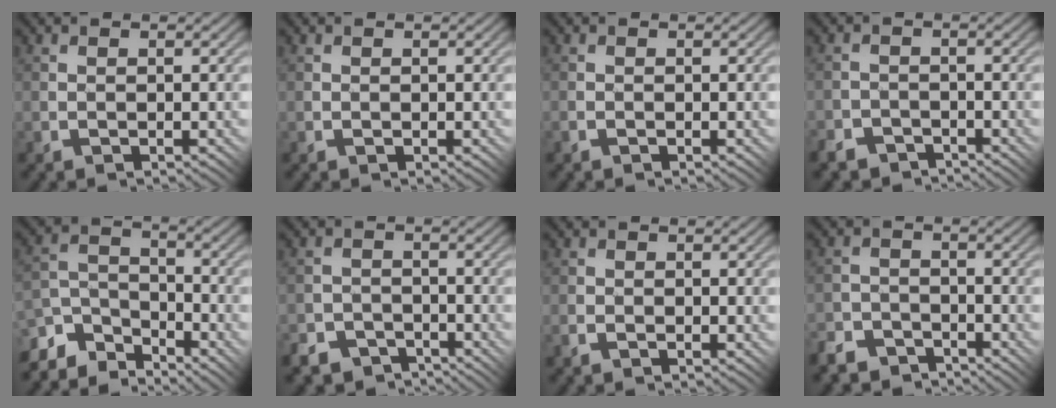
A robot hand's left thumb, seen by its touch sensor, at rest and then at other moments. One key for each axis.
{"total": 0.0}
{"total": 0.6, "fx": -0.5, "fy": 0.3, "fz": 0.2, "tx": -0.005, "ty": -0.001, "tz": -0.009}
{"total": 3.3, "fx": -3.0, "fy": 1.5, "fz": 0.2, "tx": 0.000, "ty": 0.011, "tz": -0.056}
{"total": 7.0, "fx": -5.6, "fy": 3.4, "fz": 2.4, "tx": -0.057, "ty": -0.001, "tz": -0.116}
{"total": 4.9, "fx": -4.1, "fy": 2.5, "fz": 0.6, "tx": -0.003, "ty": 0.003, "tz": -0.071}
{"total": 0.9, "fx": -0.7, "fy": 0.4, "fz": 0.4, "tx": -0.009, "ty": 0.000, "tz": -0.018}
{"total": 4.6, "fx": -4.2, "fy": 1.9, "fz": 0.6, "tx": -0.009, "ty": 0.002, "tz": -0.083}